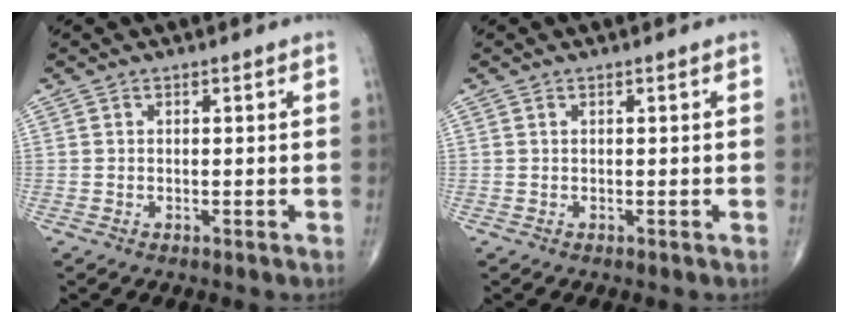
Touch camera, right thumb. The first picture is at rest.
{"total": 0.0}